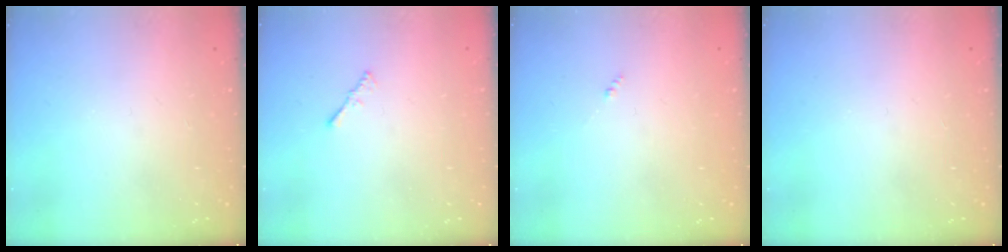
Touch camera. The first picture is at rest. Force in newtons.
{"total": 0.7, "press": 0.6, "slide": 0.3}
{"total": 0.0}
{"total": 0.0}